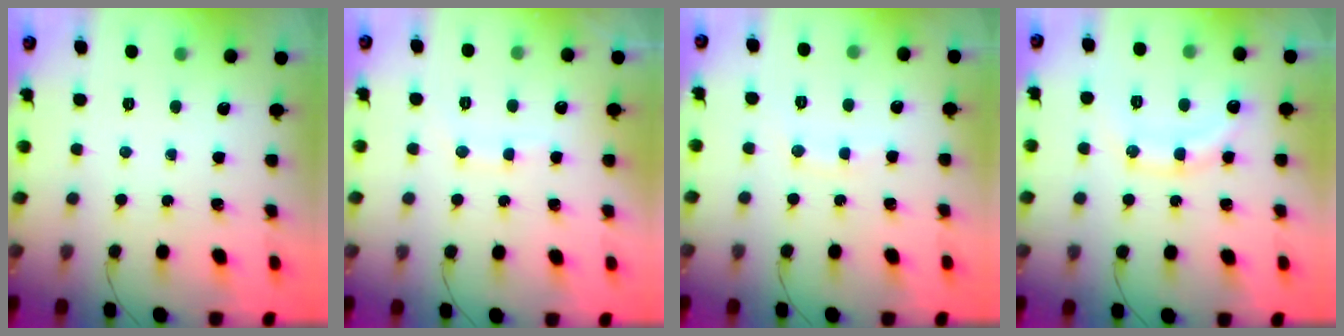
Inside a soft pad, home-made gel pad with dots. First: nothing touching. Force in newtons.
{"total": 7.5, "press": 7.3, "slide": 1.6}
{"total": 5.8, "press": 5.7, "slide": 1.2}
{"total": 13.5, "press": 13.5, "slide": 1.0}